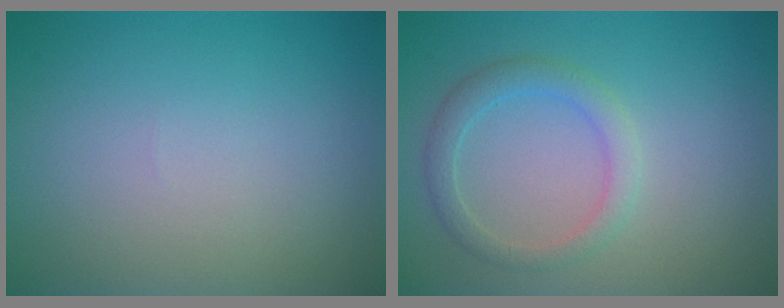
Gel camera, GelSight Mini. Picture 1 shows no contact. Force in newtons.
{"total": 2.4, "press": 2.4, "slide": 0.1}